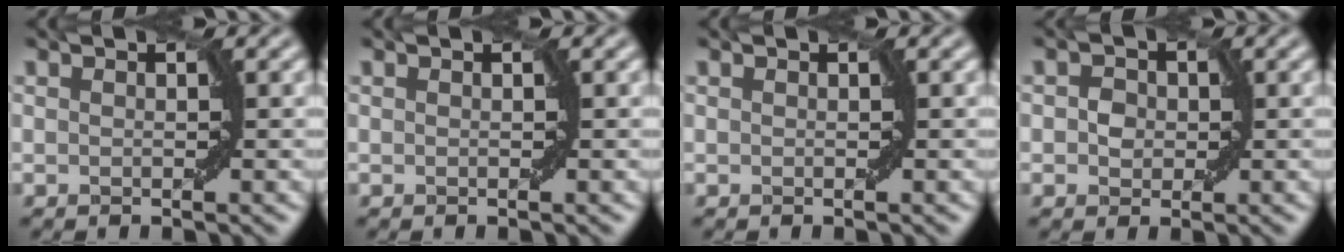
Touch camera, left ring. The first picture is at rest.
{"total": 0.0}
{"total": 0.0}
{"total": 1.7, "force": [0.0, 1.6, 0.8], "torque": [-0.012, 0.002, -0.004]}